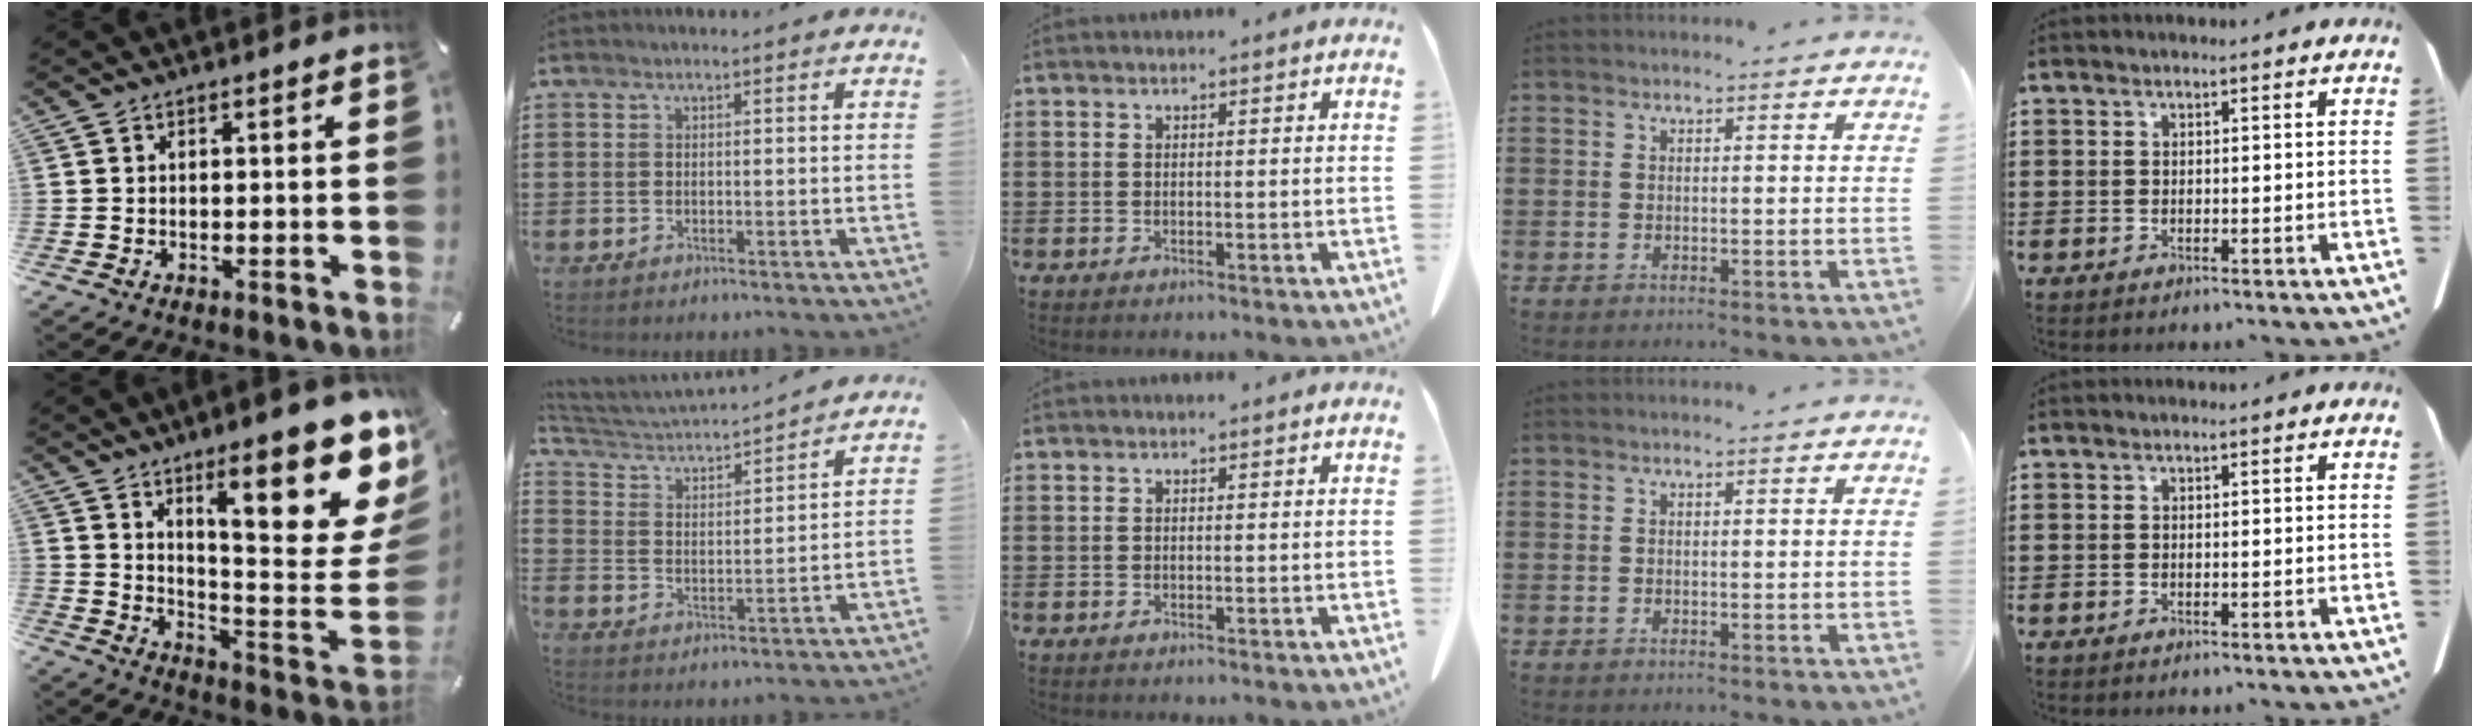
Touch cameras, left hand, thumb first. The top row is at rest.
{"thumb": {"total": 24.8, "force": [14.3, 7.3, 18.9], "torque": [-0.247, -0.110, 0.231]}, "index": {"total": 3.4, "force": [3.3, 0.1, 0.8], "torque": [-0.038, -0.033, 0.048]}}